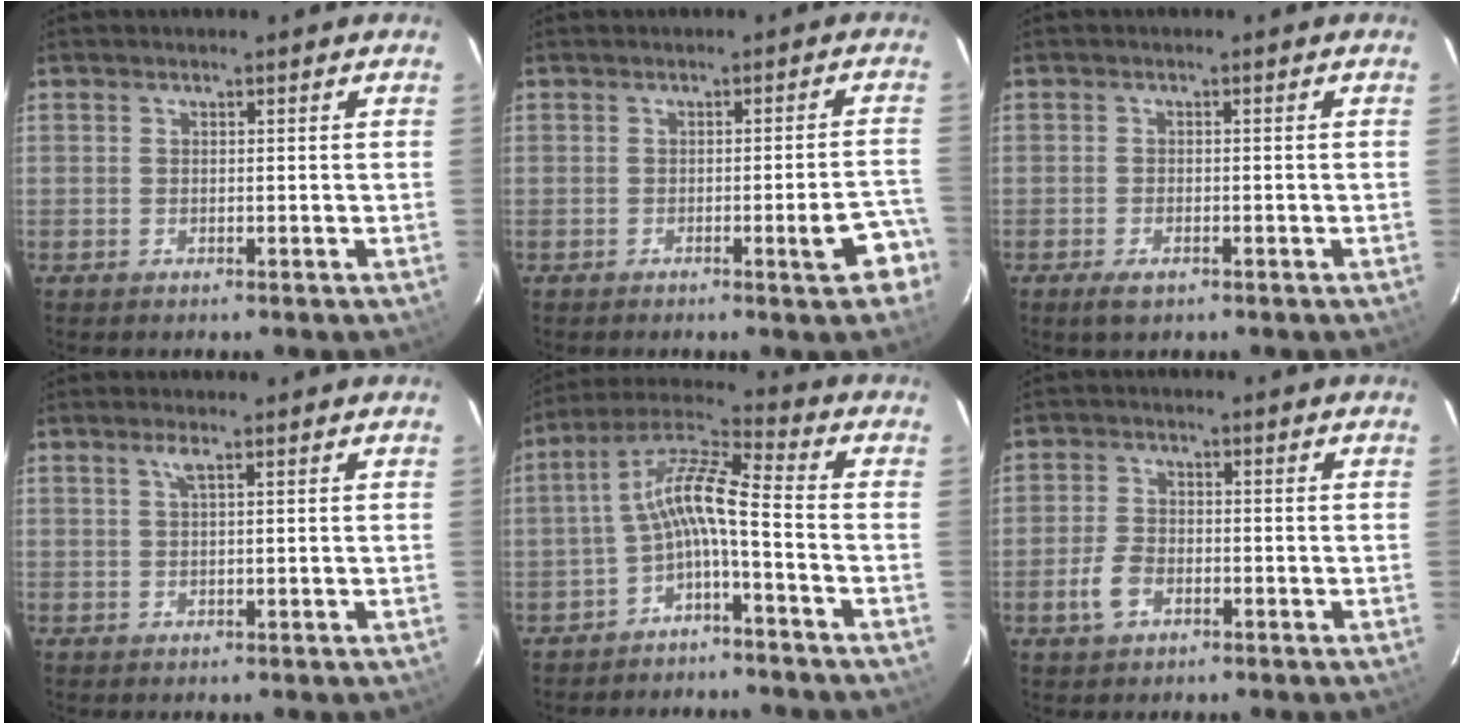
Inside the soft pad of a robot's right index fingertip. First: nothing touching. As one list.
[{"total": 5.9, "force": [-3.1, 0.4, 4.9], "torque": [-0.061, 0.000, -0.038]}, {"total": 2.8, "force": [-1.7, 1.2, 1.8], "torque": [-0.041, -0.007, -0.030]}, {"total": 1.3, "force": [0.6, -0.2, 1.2], "torque": [-0.024, 0.004, 0.012]}, {"total": 8.8, "force": [-3.1, 1.1, 8.2], "torque": [-0.186, 0.023, -0.063]}, {"total": 4.9, "force": [-2.2, 3.2, 2.9], "torque": [-0.071, 0.005, -0.038]}]